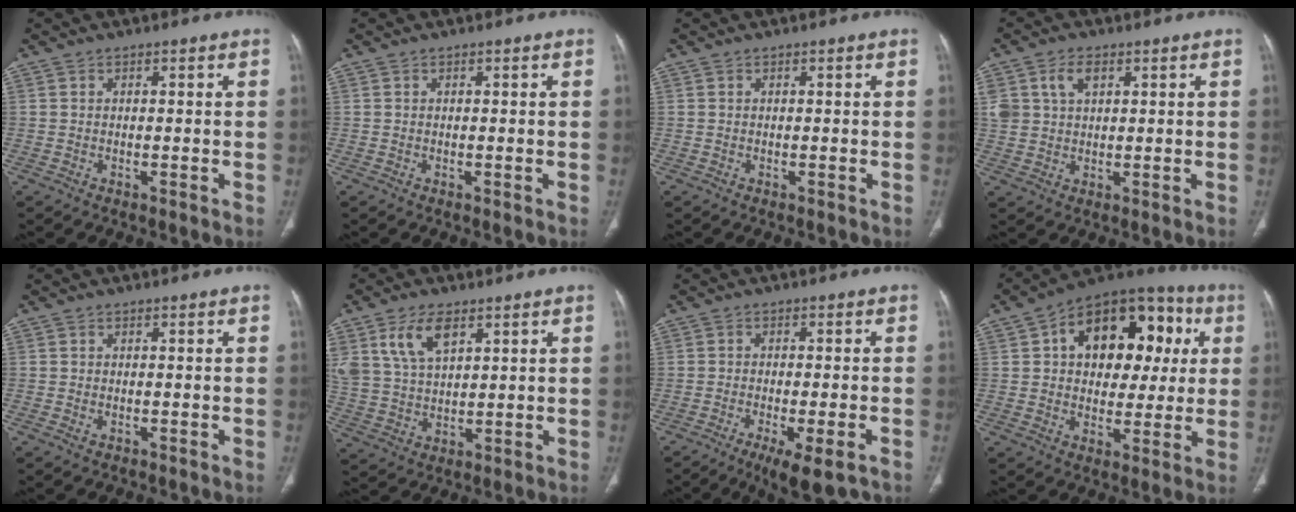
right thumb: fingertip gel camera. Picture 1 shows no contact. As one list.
[{"total": 0.0}, {"total": 0.0}, {"total": 6.3, "force": [2.6, 4.1, 4.0], "torque": [-0.075, 0.000, 0.056]}, {"total": 0.9, "force": [-0.3, 0.6, 0.6], "torque": [-0.014, 0.005, -0.002]}, {"total": 9.5, "force": [4.9, 5.0, 6.4], "torque": [-0.121, -0.014, 0.104]}, {"total": 8.6, "force": [-5.2, 2.2, 6.6], "torque": [-0.099, -0.004, -0.078]}, {"total": 21.3, "force": [5.1, 13.8, 15.5], "torque": [-0.168, 0.028, 0.071]}]